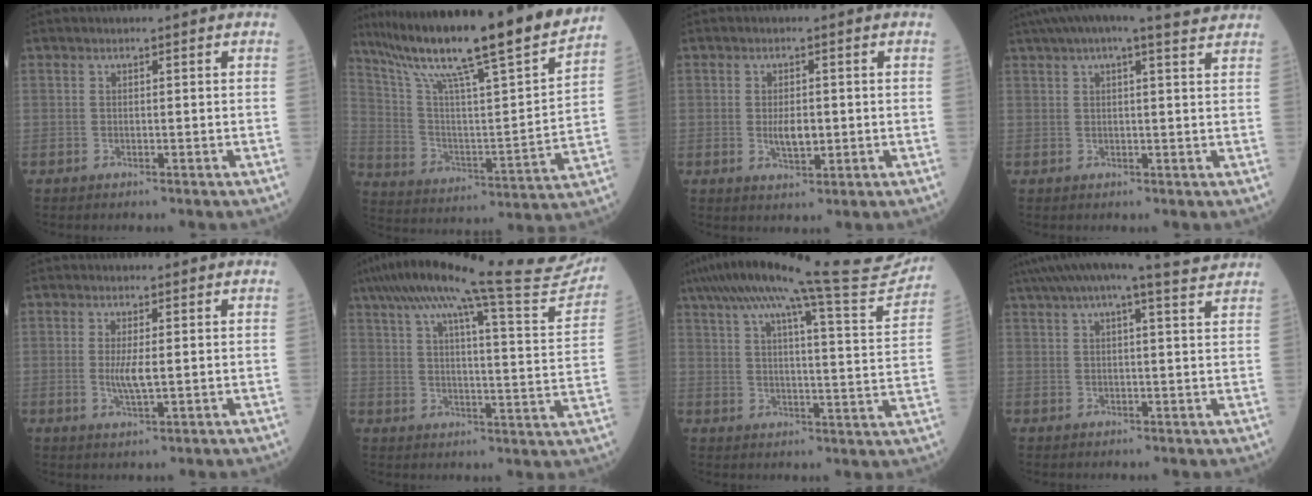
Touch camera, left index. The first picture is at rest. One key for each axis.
{"total": 24.3, "fx": 20.1, "fy": -0.5, "fz": 13.5, "tx": -0.230, "ty": -0.026, "tz": 0.314}
{"total": 3.5, "fx": -0.3, "fy": 1.5, "fz": 3.1, "tx": -0.059, "ty": -0.003, "tz": -0.001}
{"total": 9.9, "fx": 8.3, "fy": 0.9, "fz": 5.4, "tx": -0.093, "ty": 0.037, "tz": 0.104}
{"total": 3.4, "fx": 0.0, "fy": 0.6, "fz": 3.3, "tx": -0.071, "ty": -0.006, "tz": 0.002}
{"total": 26.0, "fx": 22.8, "fy": 1.0, "fz": 12.5, "tx": -0.198, "ty": -0.036, "tz": 0.289}
{"total": 23.2, "fx": 20.4, "fy": 0.2, "fz": 11.0, "tx": -0.178, "ty": -0.029, "tz": 0.267}
{"total": 12.1, "fx": 10.5, "fy": 0.2, "fz": 6.1, "tx": -0.109, "ty": 0.035, "tz": 0.137}